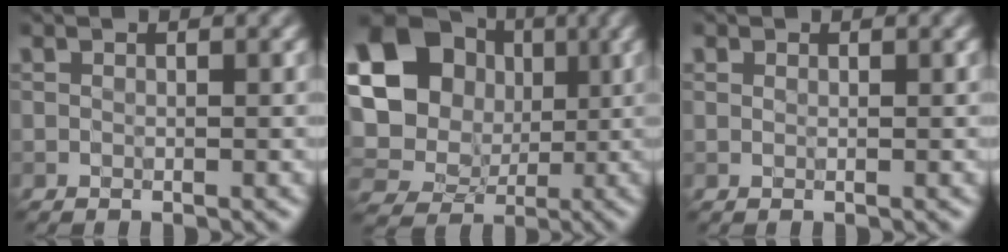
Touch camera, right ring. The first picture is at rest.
{"total": 20.8, "force": [1.3, 19.4, 7.2], "torque": [-0.187, -0.008, 0.001]}
{"total": 0.0}